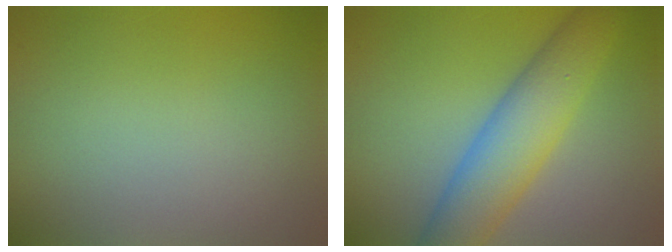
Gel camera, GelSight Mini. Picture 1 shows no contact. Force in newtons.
{"total": 6.9, "press": 6.9, "slide": 0.1}